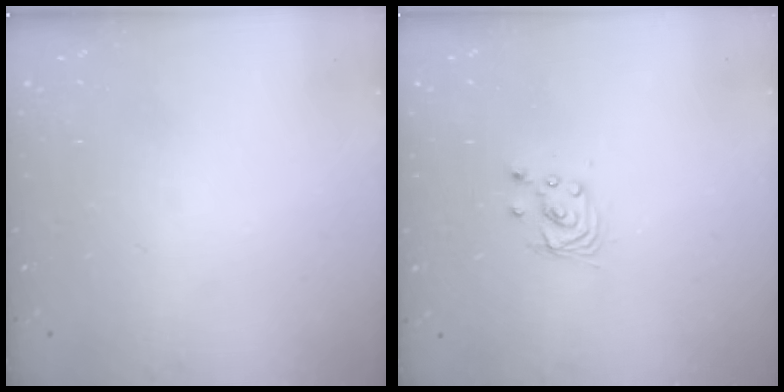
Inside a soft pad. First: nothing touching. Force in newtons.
{"total": 2.9, "press": 2.9, "slide": 0.2}